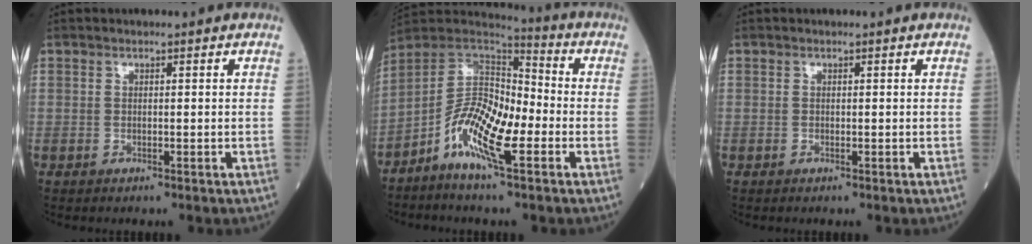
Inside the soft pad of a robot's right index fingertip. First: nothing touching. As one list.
[{"total": 11.6, "force": [-4.4, 3.0, 10.3], "torque": [-0.193, 0.011, -0.088]}, {"total": 0.0}]